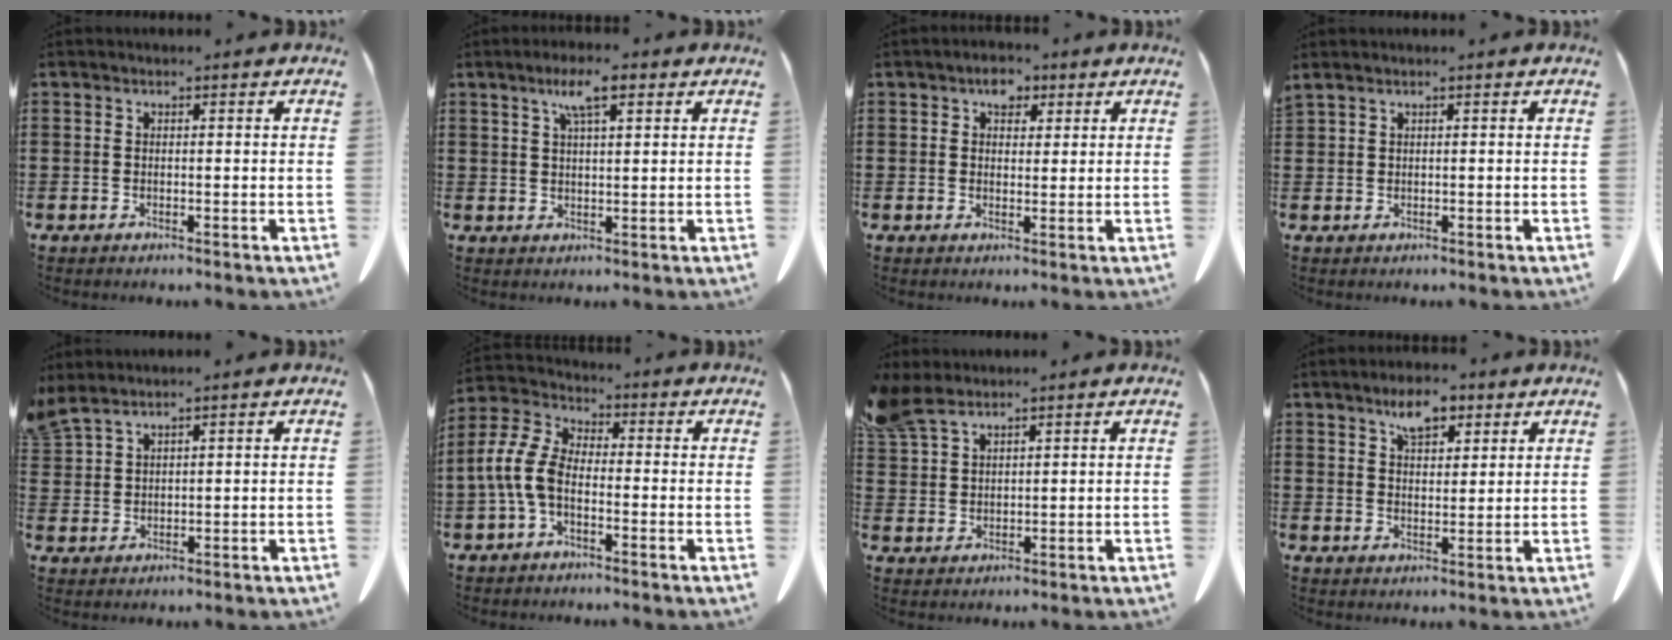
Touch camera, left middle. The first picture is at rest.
{"total": 5.6, "force": [3.2, 1.3, 4.4], "torque": [-0.095, 0.010, 0.054]}
{"total": 3.6, "force": [2.2, 2.3, 1.7], "torque": [-0.018, 0.002, 0.033]}
{"total": 0.6, "force": [0.5, 0.0, 0.4], "torque": [-0.009, 0.000, 0.010]}
{"total": 2.5, "force": [2.3, 0.3, 0.9], "torque": [-0.024, -0.002, 0.045]}
{"total": 7.2, "force": [-2.3, 3.9, 5.6], "torque": [-0.150, -0.006, -0.054]}
{"total": 4.5, "force": [3.6, 1.9, 1.9], "torque": [-0.052, 0.002, 0.069]}
{"total": 6.2, "force": [4.3, 2.8, 3.5], "torque": [-0.064, -0.001, 0.073]}